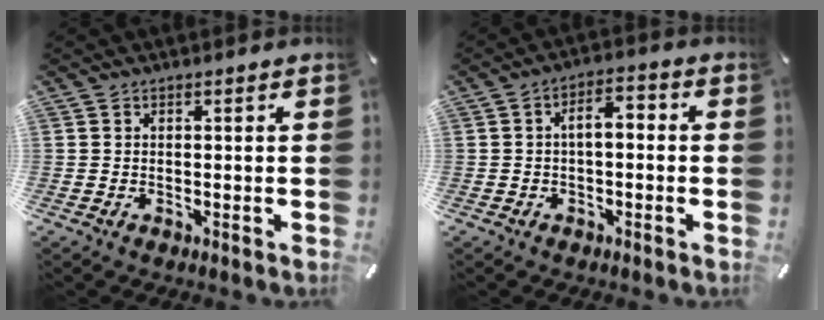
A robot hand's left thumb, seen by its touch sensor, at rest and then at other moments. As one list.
[{"total": 5.3, "force": [-0.7, 2.7, 4.5], "torque": [-0.075, 0.017, -0.018]}]